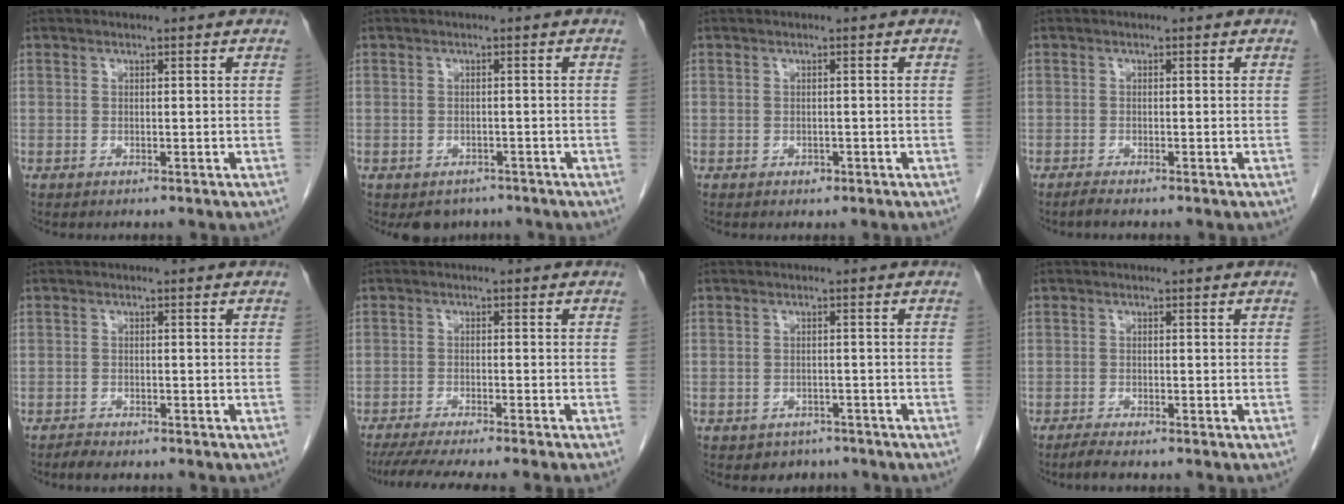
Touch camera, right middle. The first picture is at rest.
{"total": 3.6, "force": [-2.8, 2.2, 0.6], "torque": [-0.002, 0.004, -0.036]}
{"total": 0.9, "force": [-0.5, 0.6, 0.4], "torque": [-0.008, 0.001, -0.004]}
{"total": 1.0, "force": [-0.8, -0.1, 0.4], "torque": [-0.015, -0.003, -0.018]}
{"total": 1.4, "force": [-1.3, 0.2, 0.5], "torque": [-0.017, -0.004, -0.022]}
{"total": 9.9, "force": [-8.5, -1.0, 5.0], "torque": [-0.055, -0.024, -0.128]}
{"total": 3.0, "force": [-2.2, 2.0, 0.0], "torque": [-0.007, 0.008, -0.030]}
{"total": 1.5, "force": [-1.3, -0.1, 0.7], "torque": [-0.025, -0.006, -0.028]}